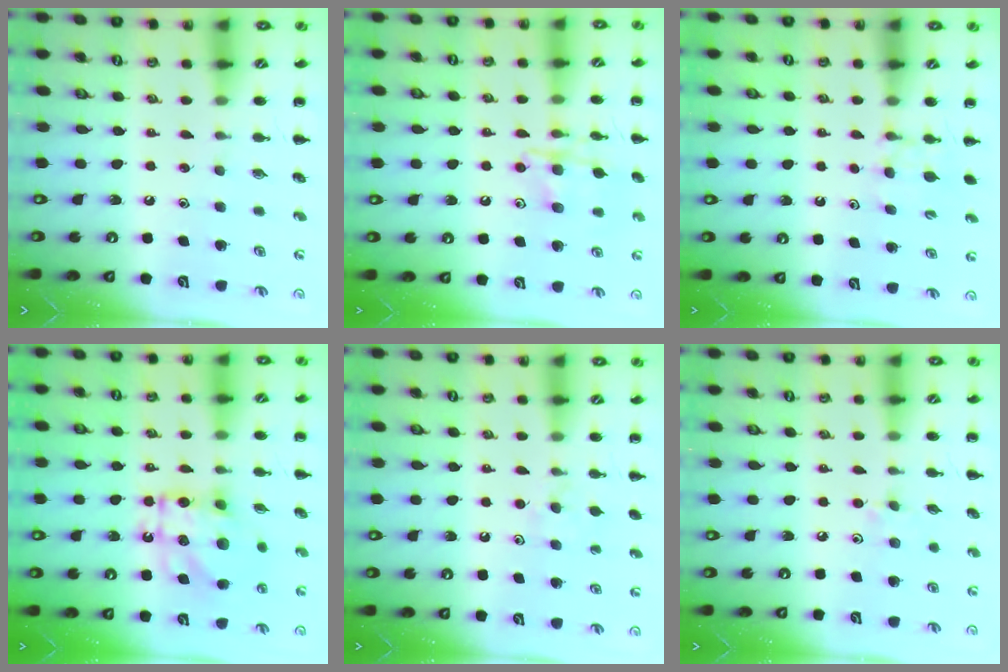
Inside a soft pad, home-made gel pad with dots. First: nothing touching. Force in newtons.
{"total": 13.2, "press": 13.2, "slide": 0.8}
{"total": 4.9, "press": 4.7, "slide": 1.4}
{"total": 12.6, "press": 12.6, "slide": 1.2}
{"total": 4.8, "press": 4.5, "slide": 1.7}
{"total": 5.7, "press": 5.4, "slide": 1.8}